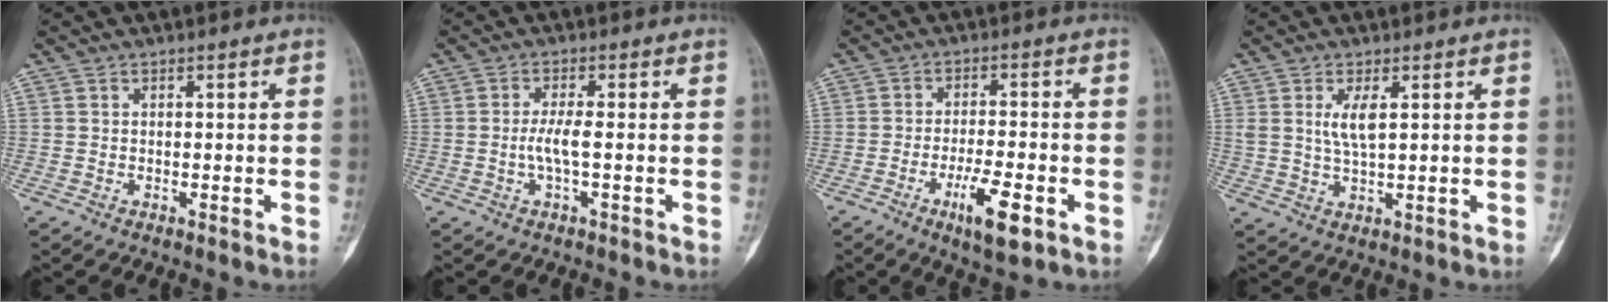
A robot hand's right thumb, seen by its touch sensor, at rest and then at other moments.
{"total": 3.3, "force": [-0.6, 0.3, 3.2], "torque": [-0.077, 0.000, -0.015]}
{"total": 8.3, "force": [-3.7, 2.2, 7.1], "torque": [-0.122, 0.008, -0.058]}
{"total": 4.4, "force": [1.4, 1.2, 4.0], "torque": [-0.083, -0.012, 0.034]}